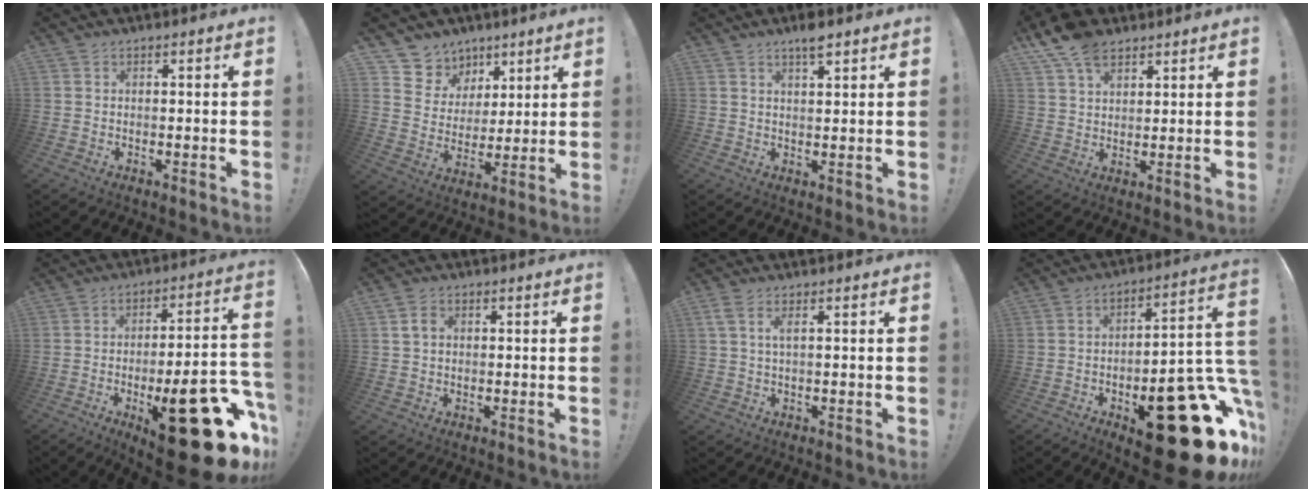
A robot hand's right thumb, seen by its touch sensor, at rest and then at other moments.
{"total": 9.0, "force": [5.4, 7.1, 1.1], "torque": [-0.020, -0.047, 0.111]}
{"total": 4.2, "force": [3.0, 0.6, 2.9], "torque": [-0.040, -0.017, 0.046]}
{"total": 9.9, "force": [6.8, 5.6, 4.6], "torque": [-0.074, -0.033, 0.130]}
{"total": 27.4, "force": [-10.9, 9.1, 23.4], "torque": [-0.309, 0.050, -0.151]}
{"total": 3.2, "force": [1.0, 2.4, 1.9], "torque": [-0.028, 0.003, 0.017]}
{"total": 2.6, "force": [0.9, 0.4, 2.4], "torque": [-0.040, -0.003, 0.014]}
{"total": 29.3, "force": [-12.6, 12.2, 23.5], "torque": [-0.253, 0.061, -0.172]}